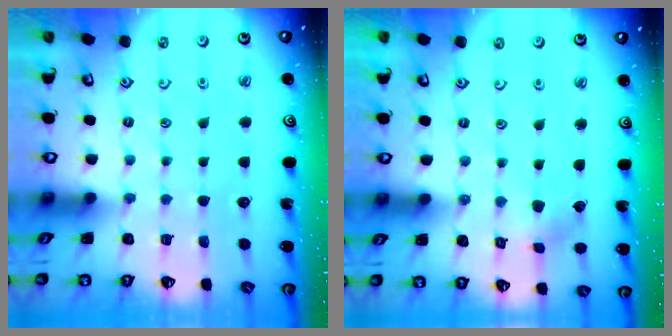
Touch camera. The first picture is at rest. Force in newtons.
{"total": 2.1, "press": 2.1, "slide": 0.0}